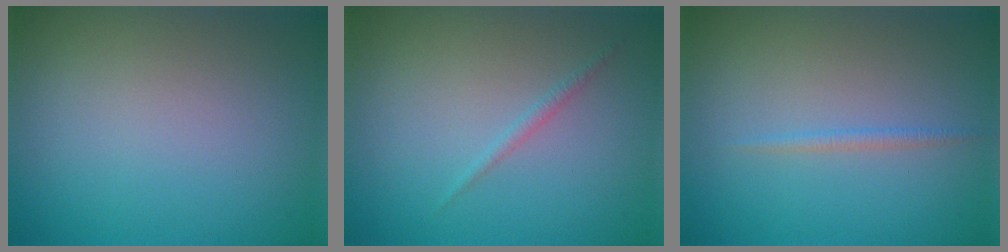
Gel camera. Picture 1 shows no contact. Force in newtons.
{"total": 0.7, "press": 0.7, "slide": 0.1}
{"total": 0.8, "press": 0.8, "slide": 0.0}